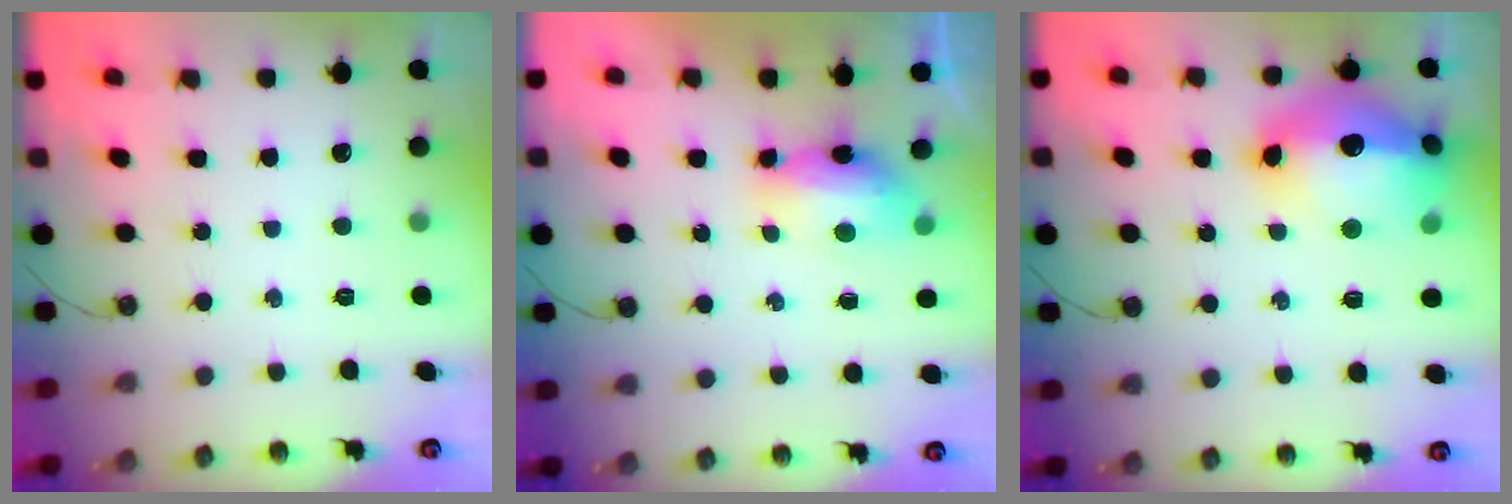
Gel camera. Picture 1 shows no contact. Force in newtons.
{"total": 7.5, "press": 7.4, "slide": 1.1}
{"total": 24.8, "press": 21.5, "slide": 12.4}